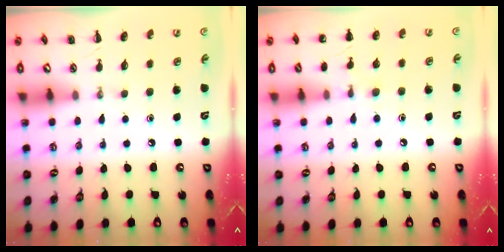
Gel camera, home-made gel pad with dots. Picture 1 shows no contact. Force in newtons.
{"total": 6.3, "press": 6.1, "slide": 1.8}